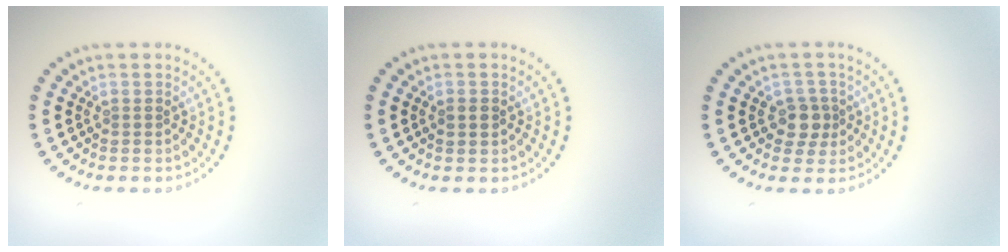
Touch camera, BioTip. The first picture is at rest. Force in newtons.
{"total": 1.3, "press": 1.3, "slide": 0.1}
{"total": 2.1, "press": 1.8, "slide": 1.1}